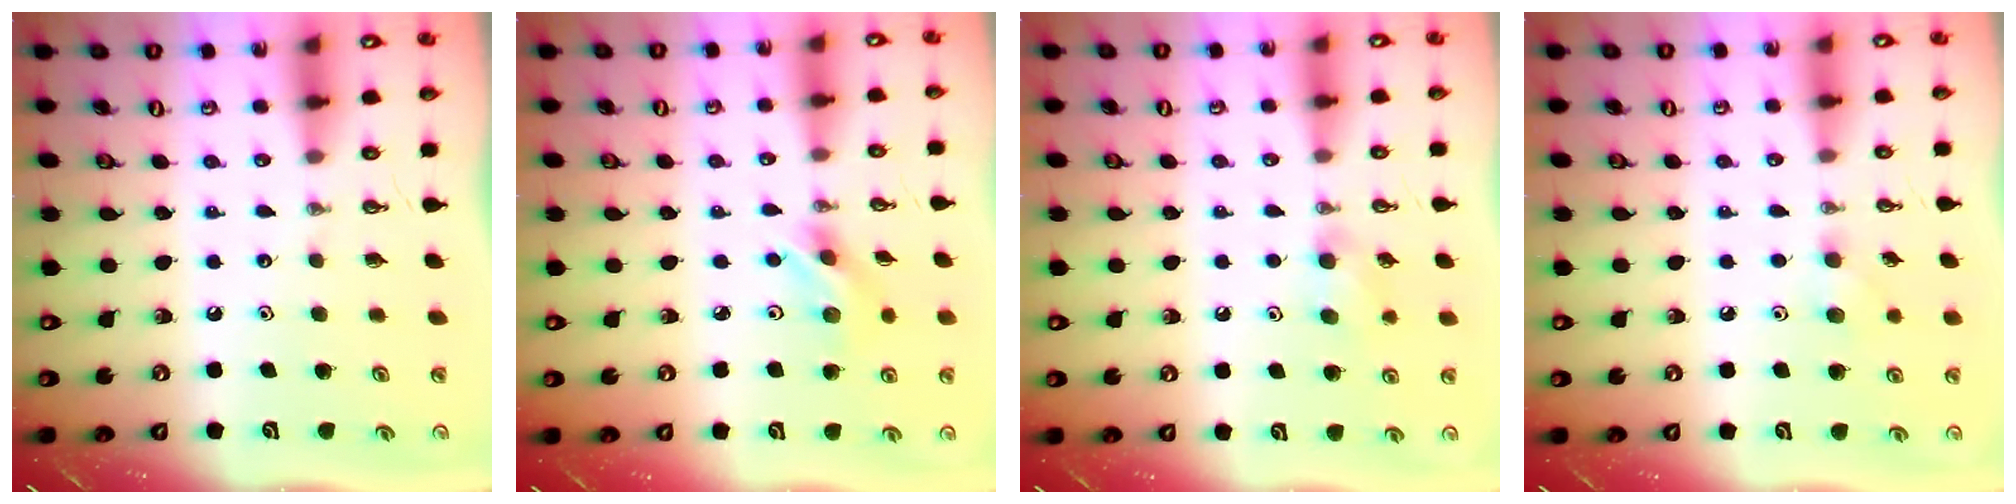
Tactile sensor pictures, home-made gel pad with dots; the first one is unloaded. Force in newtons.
{"total": 5.2, "press": 5.2, "slide": 0.2}
{"total": 7.8, "press": 7.4, "slide": 2.3}
{"total": 6.4, "press": 6.3, "slide": 1.0}